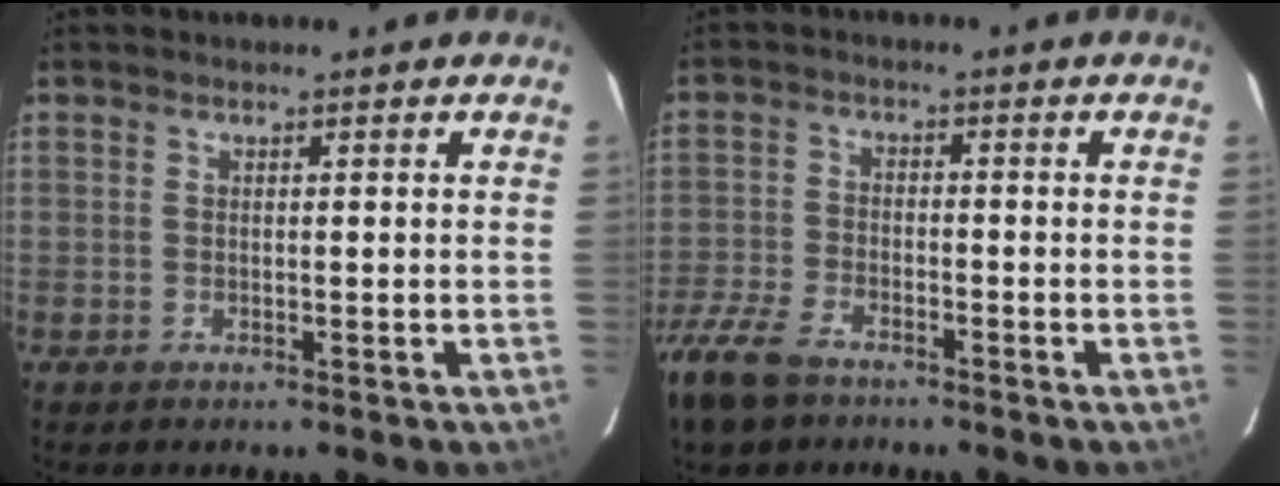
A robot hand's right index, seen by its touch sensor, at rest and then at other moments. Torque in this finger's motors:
{"motor_torque": [1.20, -0.95, 0.36, 0.07]}